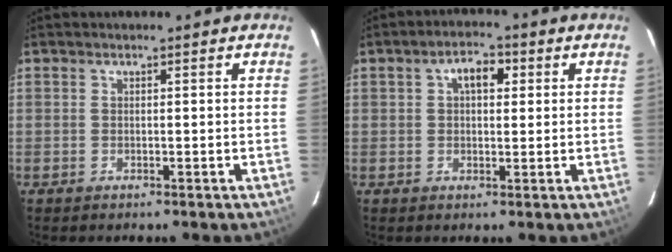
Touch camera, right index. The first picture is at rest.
{"total": 4.7, "force": [1.4, 2.8, 3.5], "torque": [-0.055, 0.018, 0.023]}